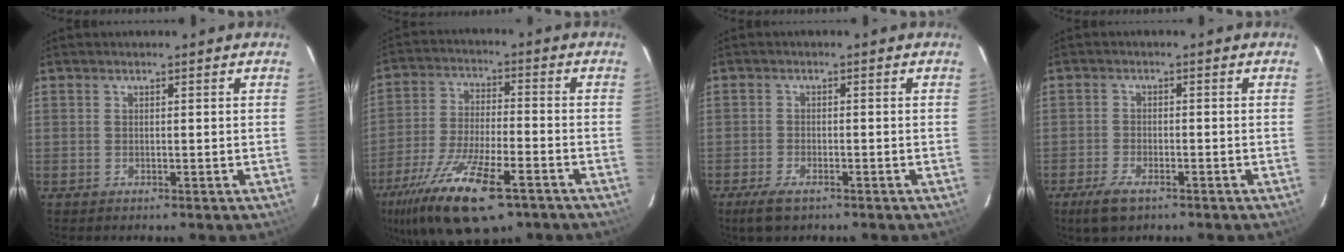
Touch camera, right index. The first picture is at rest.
{"total": 18.4, "force": [-11.4, 6.1, 13.1], "torque": [-0.264, -0.044, -0.200]}
{"total": 4.4, "force": [-3.1, 1.7, 2.5], "torque": [-0.067, -0.011, -0.057]}
{"total": 5.3, "force": [-3.6, 2.1, 3.2], "torque": [-0.086, -0.011, -0.067]}